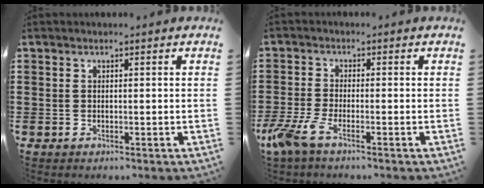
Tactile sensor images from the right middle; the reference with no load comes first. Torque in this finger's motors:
{"motor_torque": [1.10, -0.36, 0.40, 0.11]}